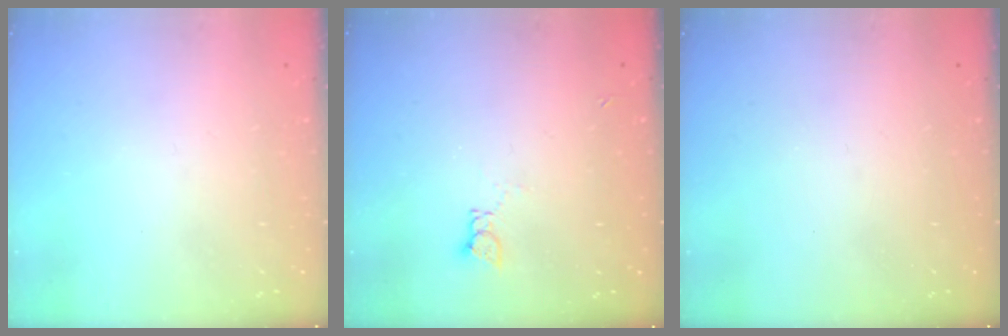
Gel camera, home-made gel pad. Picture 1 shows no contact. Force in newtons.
{"total": 1.8, "press": 1.7, "slide": 0.2}
{"total": 0.0}